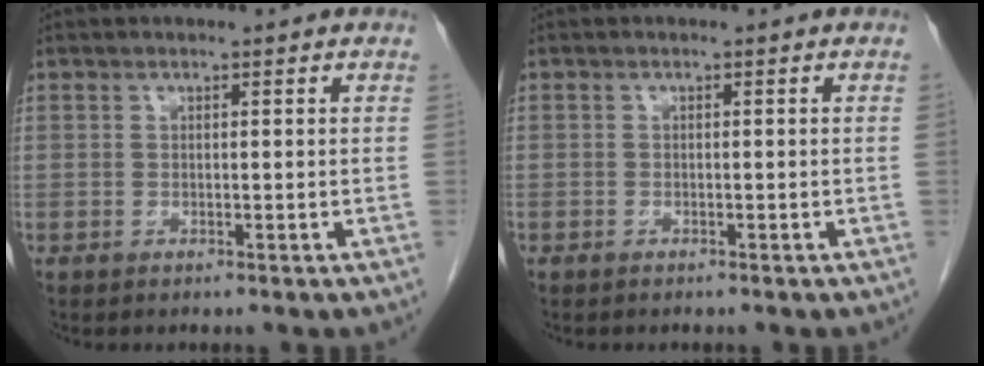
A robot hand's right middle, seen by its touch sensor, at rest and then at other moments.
{"total": 0.0}